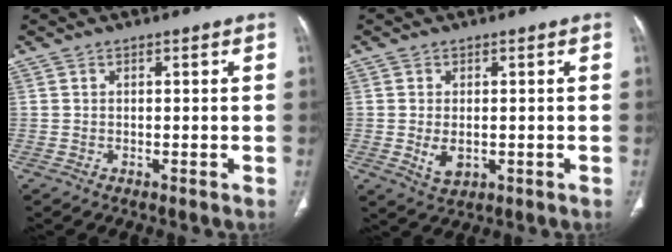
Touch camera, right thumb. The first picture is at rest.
{"total": 4.0, "force": [-0.5, 2.6, 3.1], "torque": [-0.052, -0.008, 0.000]}